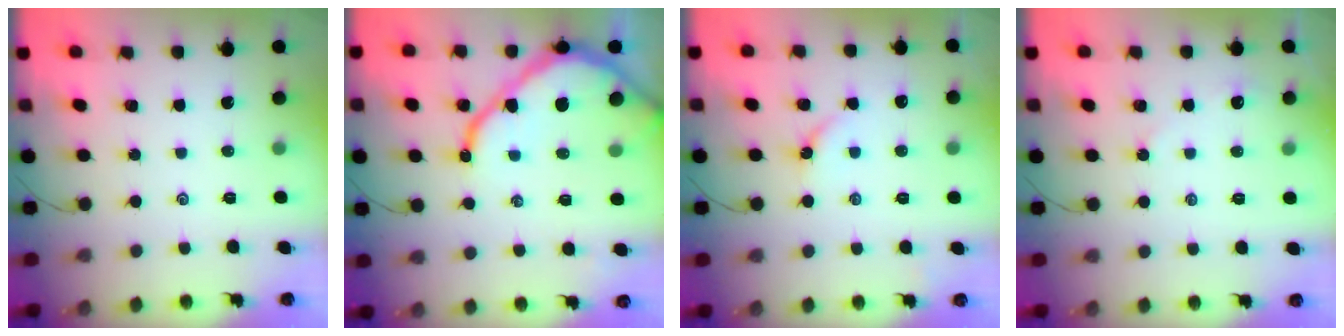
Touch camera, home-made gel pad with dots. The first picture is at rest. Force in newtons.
{"total": 13.2, "press": 13.1, "slide": 1.5}
{"total": 2.7, "press": 2.6, "slide": 0.6}
{"total": 2.3, "press": 2.3, "slide": 0.3}